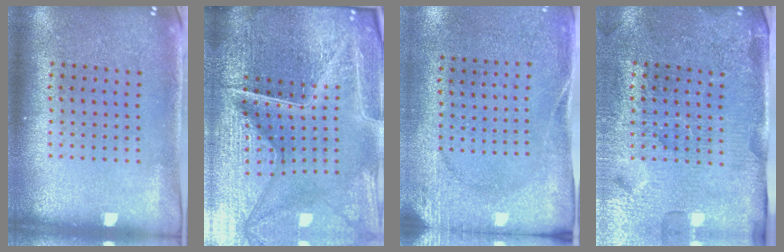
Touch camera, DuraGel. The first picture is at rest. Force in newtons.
{"total": 6.8, "press": 6.0, "slide": 3.1}
{"total": 2.7, "press": 2.0, "slide": 1.7}
{"total": 4.4, "press": 4.1, "slide": 1.7}